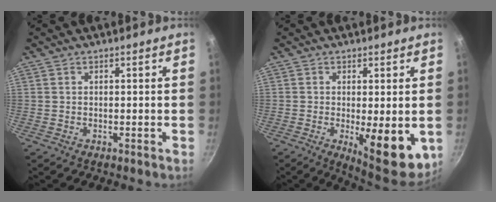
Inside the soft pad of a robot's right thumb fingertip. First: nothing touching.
{"total": 11.8, "force": [-2.5, 3.9, 10.9], "torque": [-0.141, -0.025, -0.024]}